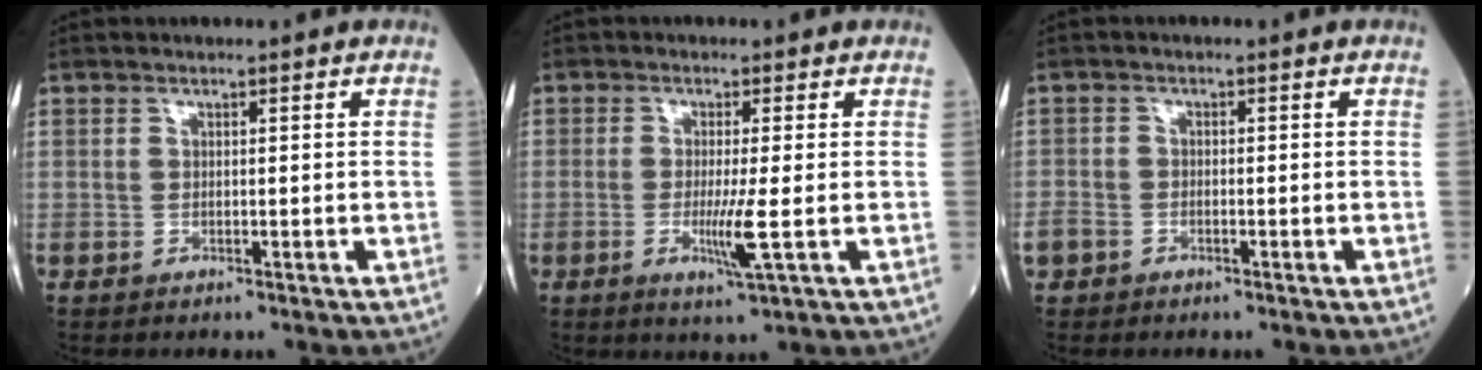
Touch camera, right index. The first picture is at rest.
{"total": 4.5, "force": [-0.9, -0.6, 4.4], "torque": [-0.089, -0.013, -0.016]}
{"total": 2.8, "force": [-1.8, 1.8, 1.1], "torque": [-0.025, 0.001, -0.033]}